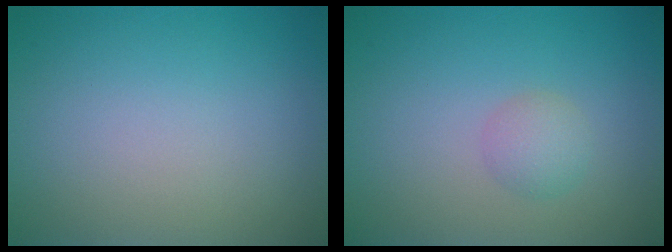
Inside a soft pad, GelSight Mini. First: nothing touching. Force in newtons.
{"total": 1.7, "press": 1.7, "slide": 0.0}